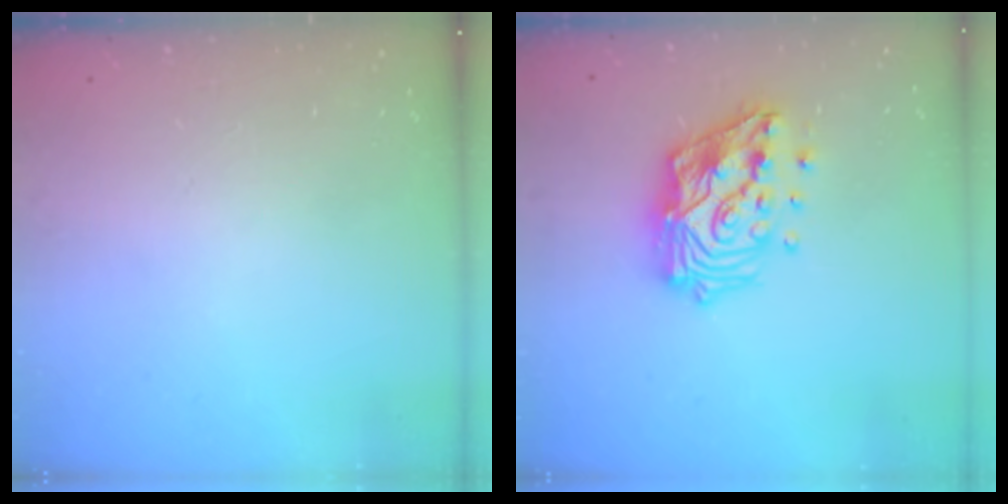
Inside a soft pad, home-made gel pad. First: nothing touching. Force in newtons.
{"total": 17.5, "press": 17.3, "slide": 2.1}